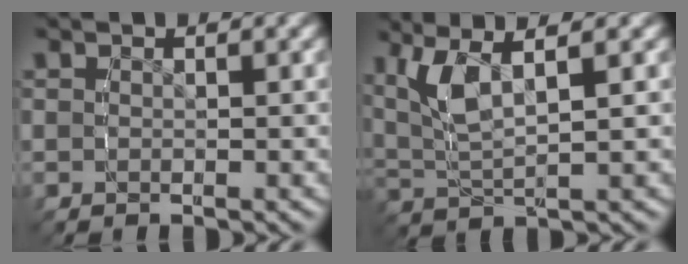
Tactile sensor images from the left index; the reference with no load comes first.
{"total": 5.5, "force": [2.2, 2.8, 4.2], "torque": [-0.111, -0.007, 0.044]}